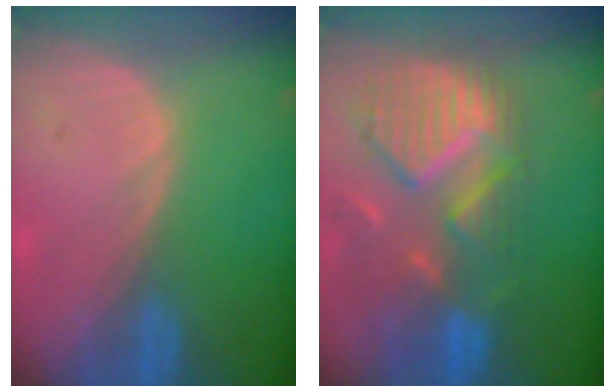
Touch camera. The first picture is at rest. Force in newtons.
{"total": 11.8, "press": 10.3, "slide": 5.6}